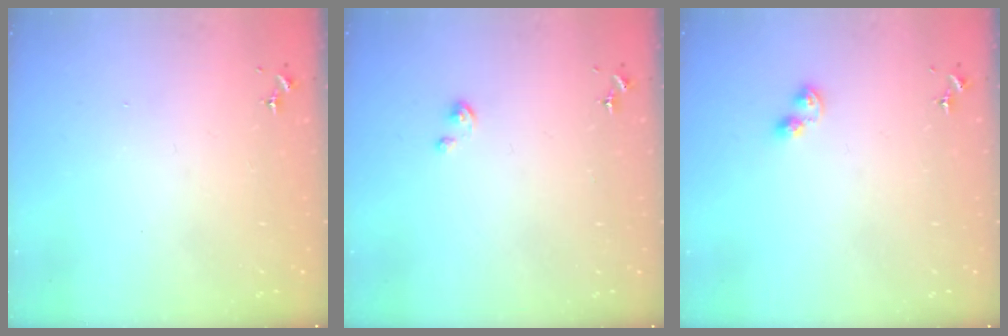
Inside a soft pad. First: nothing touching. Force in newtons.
{"total": 1.1, "press": 1.1, "slide": 0.2}
{"total": 3.8, "press": 3.7, "slide": 0.6}